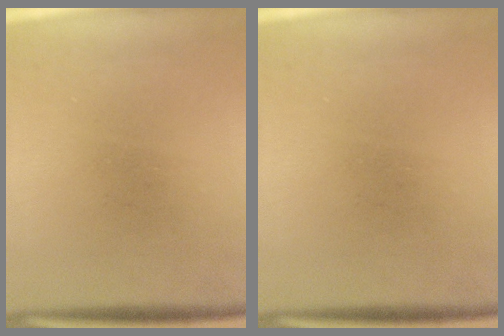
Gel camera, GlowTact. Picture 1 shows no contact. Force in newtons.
{"total": 0.0}